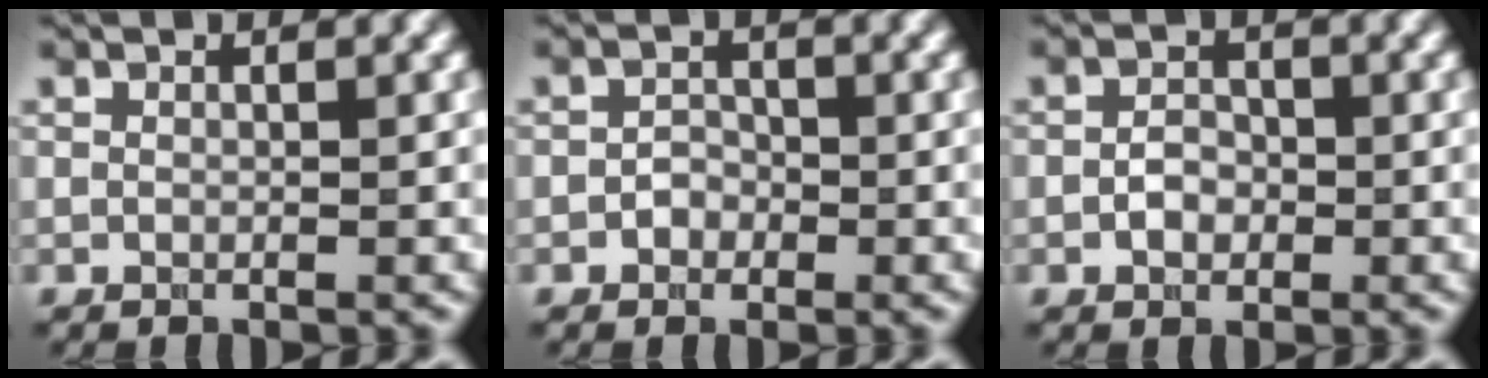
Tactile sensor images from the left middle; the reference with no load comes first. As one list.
[{"total": 1.4, "force": [-0.6, 1.2, 0.5], "torque": [-0.005, 0.002, -0.011]}, {"total": 1.9, "force": [-0.5, 1.5, 1.2], "torque": [-0.021, 0.003, -0.013]}]